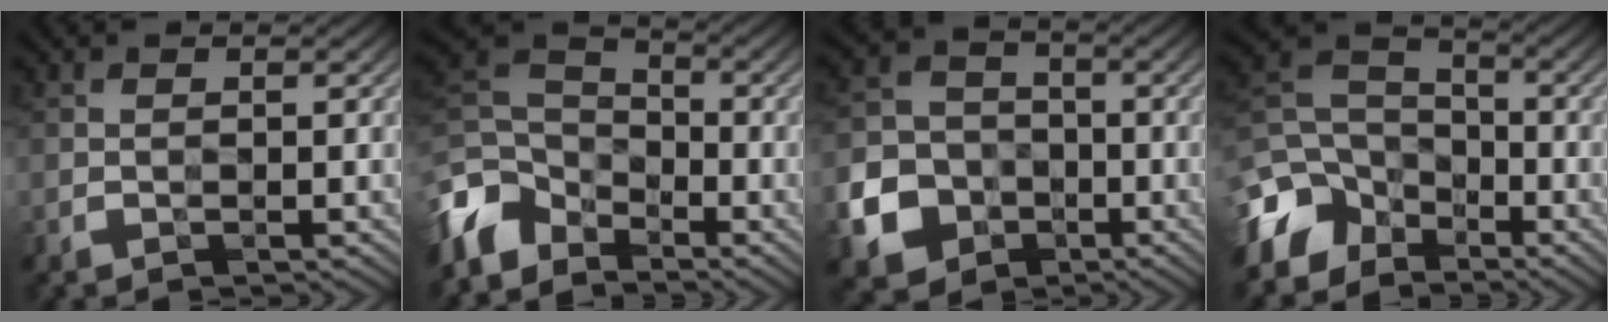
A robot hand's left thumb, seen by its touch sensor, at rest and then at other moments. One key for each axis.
{"total": 7.3, "fx": -5.0, "fy": 4.3, "fz": 3.1, "tx": -0.079, "ty": 0.002, "tz": -0.124}
{"total": 8.9, "fx": -3.5, "fy": 7.4, "fz": 3.5, "tx": -0.101, "ty": -0.033, "tz": -0.080}
{"total": 10.1, "fx": -6.4, "fy": 6.8, "fz": 4.0, "tx": -0.127, "ty": -0.012, "tz": -0.137}